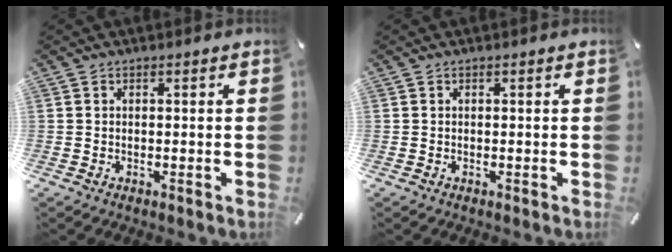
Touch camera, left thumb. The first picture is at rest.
{"total": 0.0}